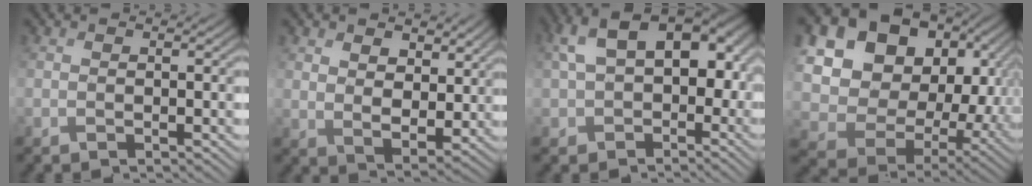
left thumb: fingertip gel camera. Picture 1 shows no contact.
{"total": 6.5, "force": [3.6, 4.0, 3.7], "torque": [-0.092, -0.015, 0.067]}
{"total": 13.2, "force": [1.1, 9.3, 9.3], "torque": [-0.172, -0.018, 0.030]}
{"total": 21.9, "force": [5.1, 17.5, 12.2], "torque": [-0.318, -0.034, 0.138]}